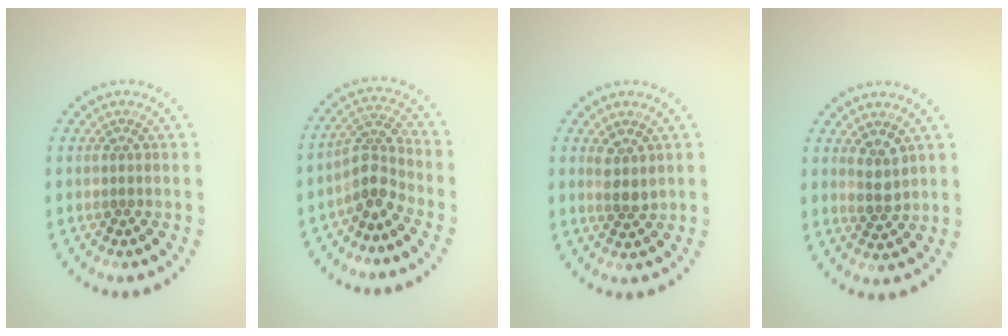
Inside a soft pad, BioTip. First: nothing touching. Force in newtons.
{"total": 2.9, "press": 2.2, "slide": 1.9}
{"total": 1.9, "press": 1.6, "slide": 1.1}
{"total": 1.6, "press": 1.5, "slide": 0.7}